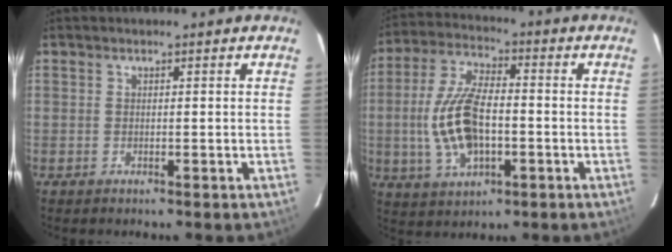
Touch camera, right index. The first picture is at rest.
{"total": 13.8, "force": [-2.1, 6.7, 11.8], "torque": [-0.251, 0.002, -0.033]}